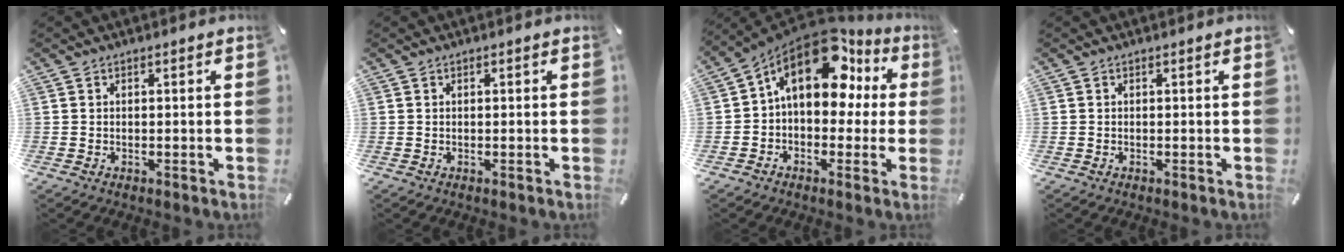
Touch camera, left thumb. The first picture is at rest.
{"total": 0.0}
{"total": 17.0, "force": [7.7, 9.9, 11.5], "torque": [-0.179, -0.045, 0.130]}
{"total": 0.0}